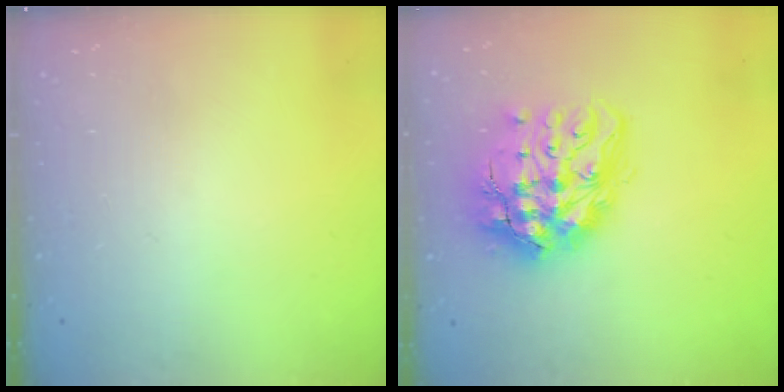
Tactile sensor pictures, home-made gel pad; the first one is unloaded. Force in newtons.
{"total": 20.6, "press": 20.4, "slide": 2.4}